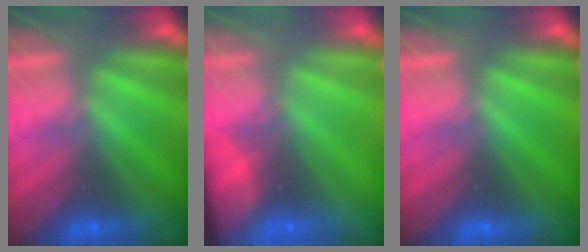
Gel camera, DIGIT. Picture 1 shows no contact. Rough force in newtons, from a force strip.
{"total": 8.8}
{"total": 0.0}